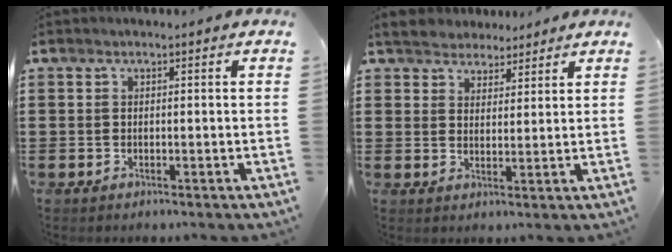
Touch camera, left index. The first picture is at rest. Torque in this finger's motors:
{"motor_torque": [2.10, -0.04, 0.11, 0.07]}